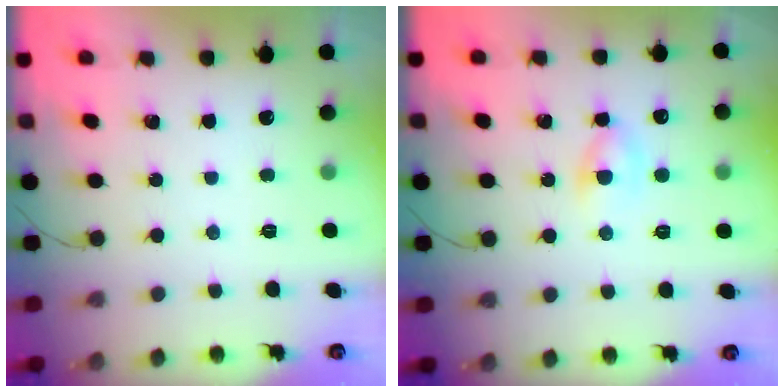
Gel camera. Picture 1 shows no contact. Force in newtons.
{"total": 4.3, "press": 4.1, "slide": 1.4}